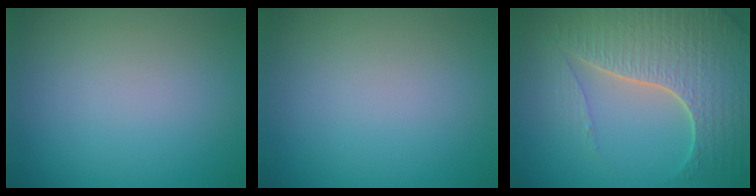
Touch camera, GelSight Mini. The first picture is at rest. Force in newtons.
{"total": 0.0}
{"total": 7.6, "press": 5.6, "slide": 5.1}